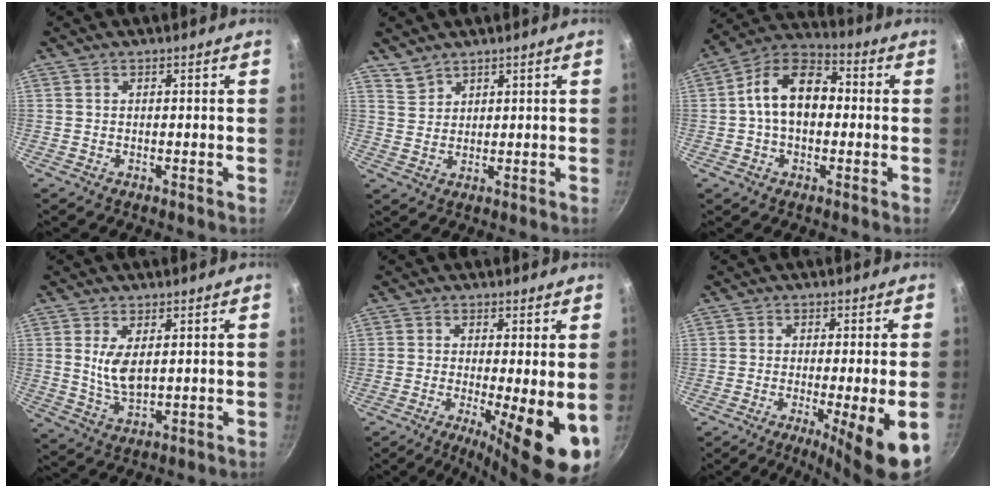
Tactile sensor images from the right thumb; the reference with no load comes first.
{"total": 3.0, "force": [2.8, 1.2, 0.2], "torque": [0.000, -0.004, 0.062]}
{"total": 13.2, "force": [0.5, 8.7, 9.9], "torque": [-0.135, 0.036, -0.012]}
{"total": 6.1, "force": [1.4, 3.0, 5.1], "torque": [-0.089, -0.021, 0.034]}
{"total": 12.3, "force": [-2.7, 2.9, 11.7], "torque": [-0.160, -0.013, -0.035]}
{"total": 10.8, "force": [-3.9, 0.9, 10.0], "torque": [-0.147, -0.004, -0.053]}